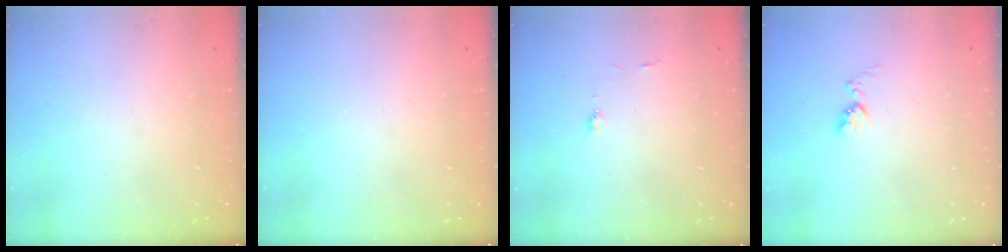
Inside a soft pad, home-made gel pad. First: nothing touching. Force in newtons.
{"total": 0.0}
{"total": 5.7, "press": 5.7, "slide": 0.6}
{"total": 5.0, "press": 5.0, "slide": 0.6}